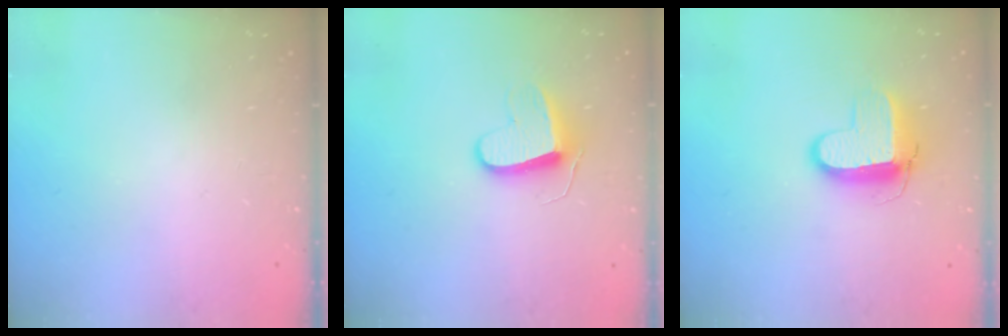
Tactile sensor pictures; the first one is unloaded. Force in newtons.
{"total": 9.2, "press": 9.2, "slide": 0.5}
{"total": 10.3, "press": 10.2, "slide": 1.0}